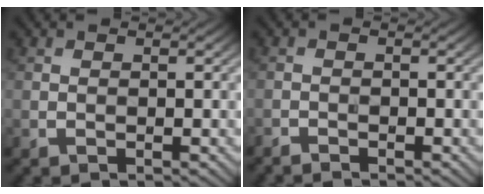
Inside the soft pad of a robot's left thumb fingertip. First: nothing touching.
{"total": 1.3, "force": [-1.3, 0.1, 0.3], "torque": [-0.005, -0.003, -0.026]}